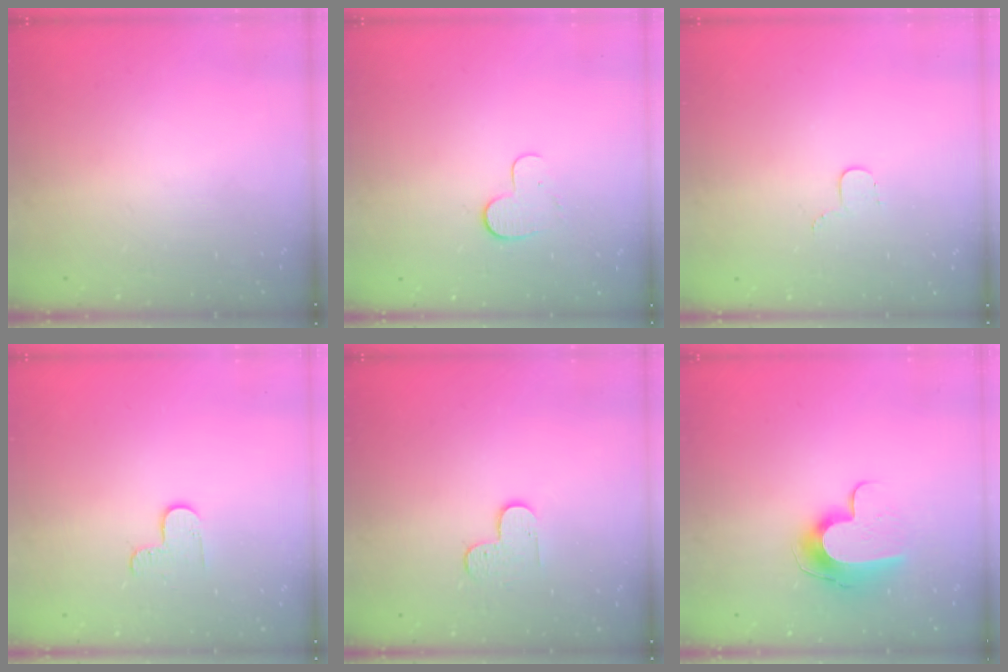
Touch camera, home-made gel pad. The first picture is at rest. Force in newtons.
{"total": 6.3, "press": 6.3, "slide": 0.5}
{"total": 3.4, "press": 3.4, "slide": 0.4}
{"total": 4.7, "press": 4.7, "slide": 0.4}
{"total": 3.8, "press": 3.8, "slide": 0.4}
{"total": 10.4, "press": 10.4, "slide": 0.3}